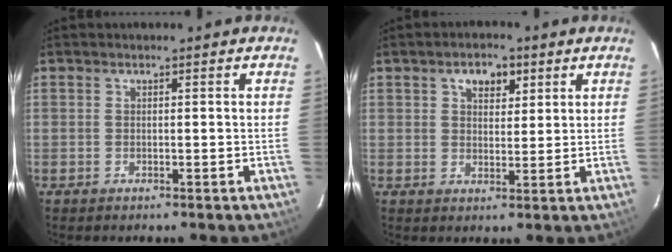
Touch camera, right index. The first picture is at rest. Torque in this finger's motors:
{"motor_torque": [0.52, 0.49, 0.09, 0.06]}